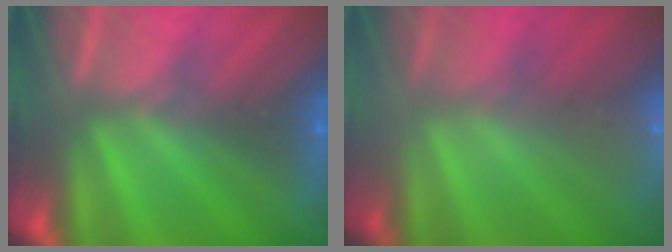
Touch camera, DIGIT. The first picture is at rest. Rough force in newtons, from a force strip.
{"total": 2.3}